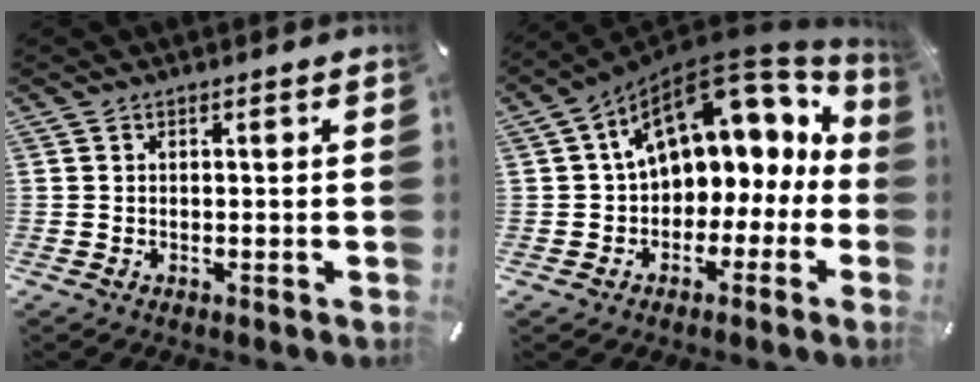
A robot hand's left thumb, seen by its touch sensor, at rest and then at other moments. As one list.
[{"total": 16.9, "force": [6.5, 11.1, 11.0], "torque": [-0.170, -0.036, 0.113]}]